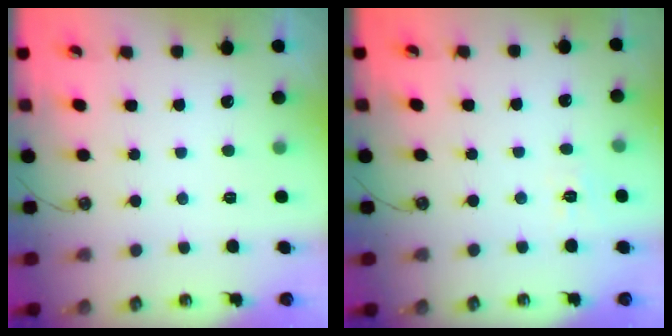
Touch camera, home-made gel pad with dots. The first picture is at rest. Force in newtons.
{"total": 3.4, "press": 3.3, "slide": 0.6}